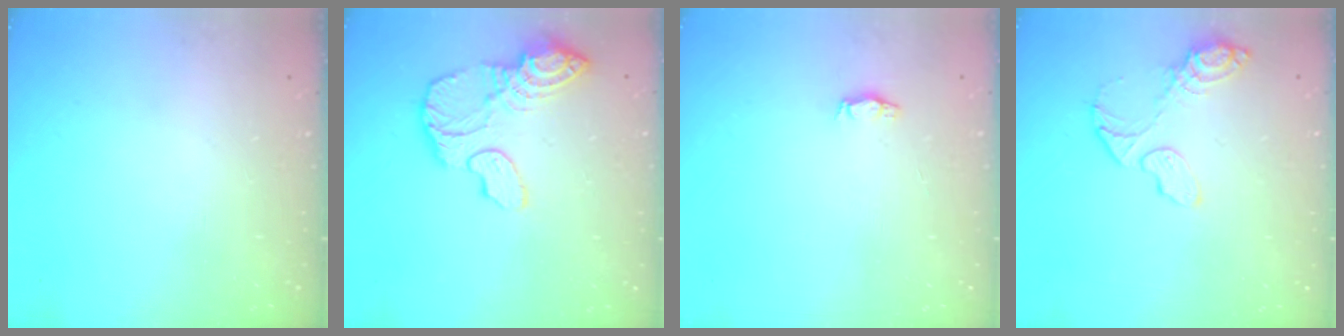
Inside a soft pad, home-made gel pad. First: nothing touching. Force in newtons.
{"total": 14.9, "press": 14.8, "slide": 1.5}
{"total": 2.9, "press": 2.8, "slide": 0.4}
{"total": 9.5, "press": 9.3, "slide": 1.9}